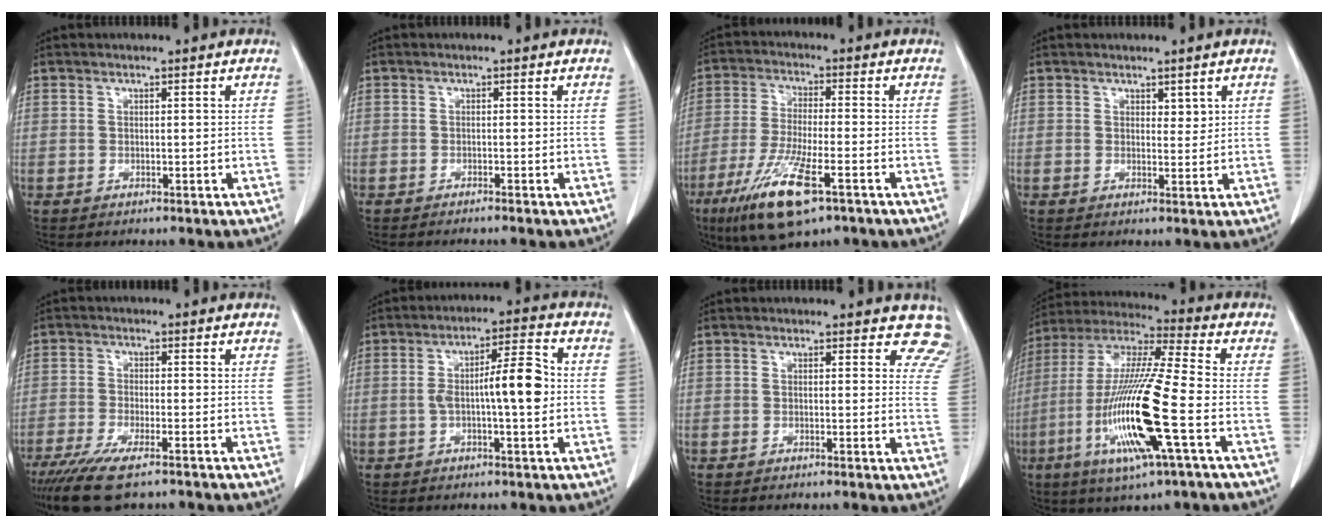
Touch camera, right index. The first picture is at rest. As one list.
[{"total": 2.1, "force": [-1.8, -0.5, 1.0], "torque": [-0.008, 0.004, -0.024]}, {"total": 12.5, "force": [-6.7, 2.1, 10.3], "torque": [-0.210, -0.030, -0.118]}, {"total": 1.5, "force": [1.0, 0.8, 0.8], "torque": [-0.005, -0.007, 0.015]}, {"total": 8.5, "force": [-6.1, 1.2, 5.8], "torque": [-0.103, -0.021, -0.101]}, {"total": 8.7, "force": [-0.3, 1.4, 8.6], "torque": [-0.142, 0.017, -0.010]}, {"total": 6.2, "force": [5.5, 2.9, 0.2], "torque": [0.045, -0.015, 0.019]}, {"total": 19.1, "force": [-5.6, 0.9, 18.2], "torque": [-0.382, -0.022, -0.110]}]